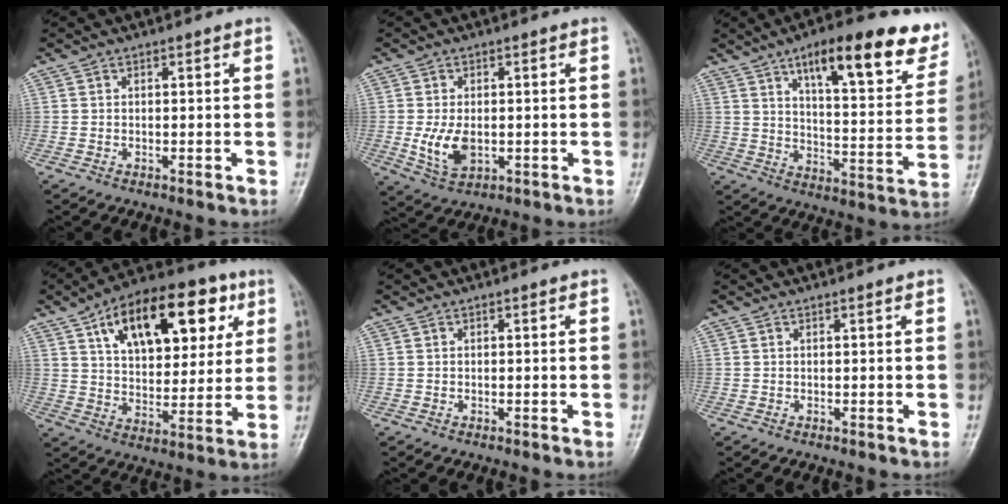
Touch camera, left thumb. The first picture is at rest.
{"total": 6.4, "force": [-1.0, 3.9, 5.0], "torque": [-0.092, -0.007, -0.008]}
{"total": 20.8, "force": [12.4, 6.8, 15.3], "torque": [-0.167, -0.043, 0.178]}
{"total": 22.3, "force": [9.5, 11.7, 16.4], "torque": [-0.207, -0.007, 0.151]}
{"total": 0.0}
{"total": 0.0}